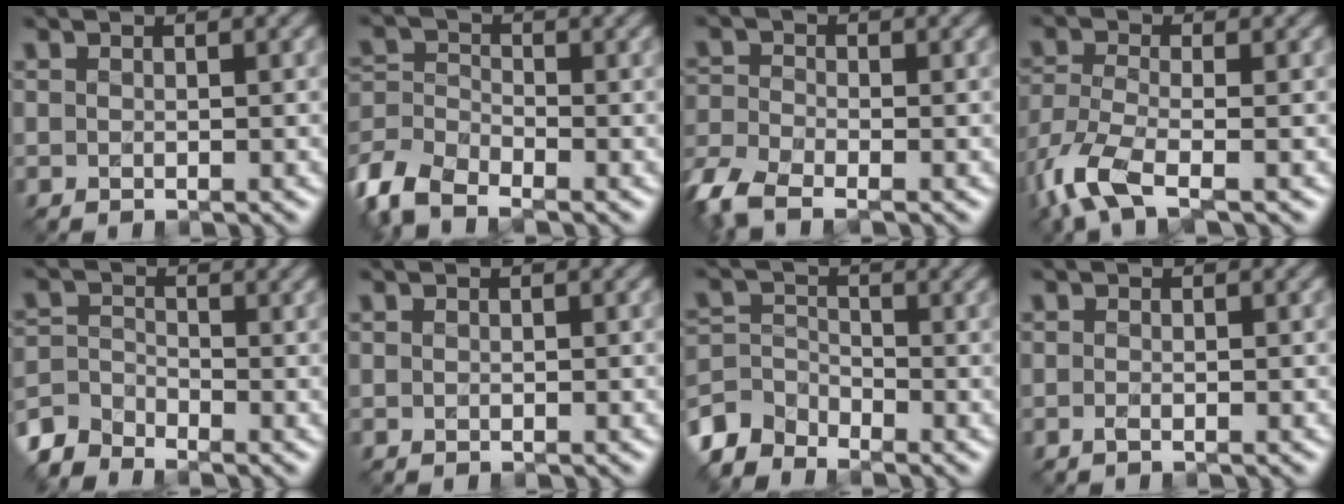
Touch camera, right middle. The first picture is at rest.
{"total": 5.3, "force": [-4.0, 2.1, 2.7], "torque": [-0.059, -0.005, -0.094]}
{"total": 5.3, "force": [-3.7, 2.3, 3.2], "torque": [-0.079, -0.013, -0.083]}
{"total": 6.2, "force": [-3.7, 2.1, 4.6], "torque": [-0.117, -0.017, -0.083]}
{"total": 3.2, "force": [-2.9, 1.3, 0.8], "torque": [-0.018, -0.003, -0.073]}
{"total": 0.0}
{"total": 3.7, "force": [-3.2, 1.7, 0.8], "torque": [-0.018, -0.003, -0.079]}
{"total": 0.5, "force": [-0.3, 0.1, 0.4], "torque": [-0.011, -0.004, -0.006]}